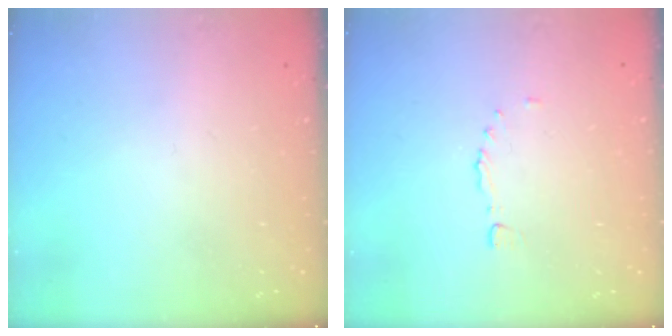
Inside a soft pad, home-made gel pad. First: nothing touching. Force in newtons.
{"total": 1.7, "press": 1.5, "slide": 0.7}